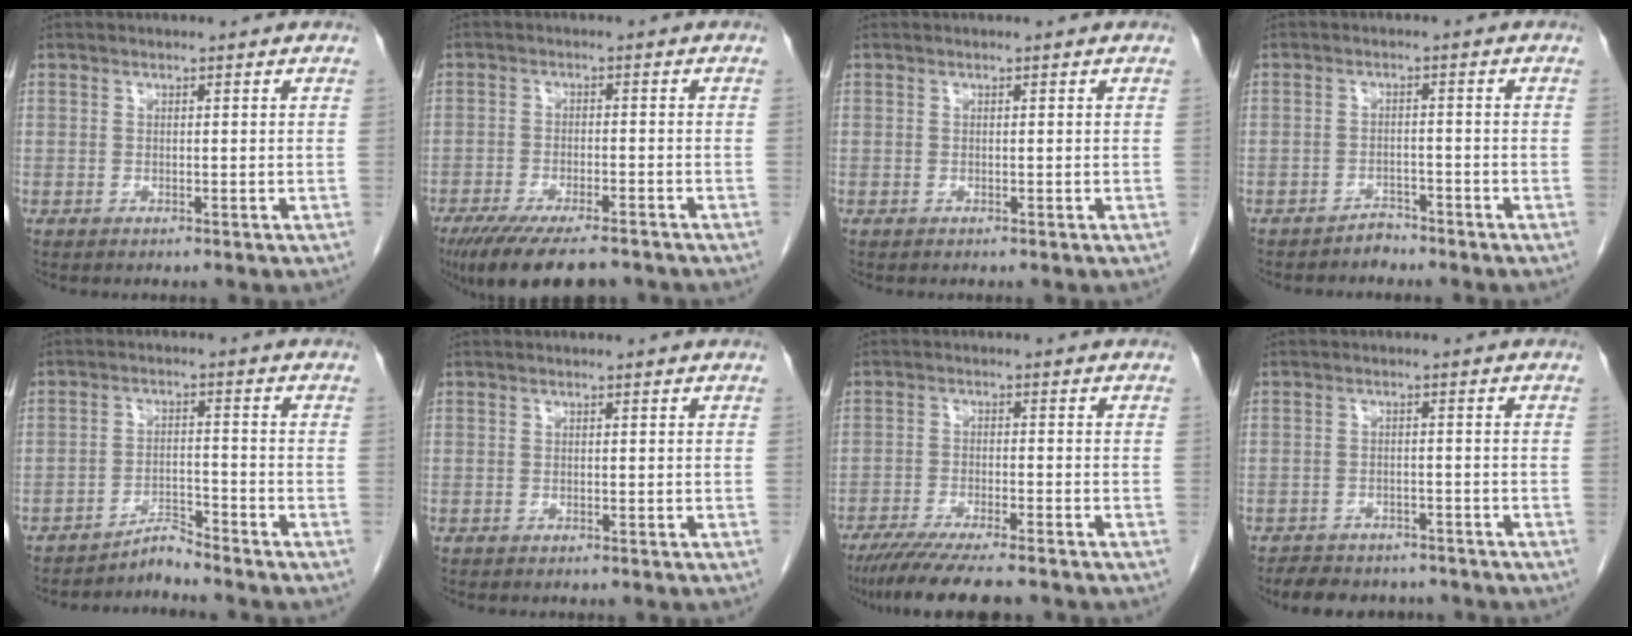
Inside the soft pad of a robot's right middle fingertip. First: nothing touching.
{"total": 11.8, "force": [-9.3, 2.6, 6.7], "torque": [-0.110, -0.022, -0.144]}
{"total": 0.0}
{"total": 2.1, "force": [-1.9, 0.7, 0.0], "torque": [0.001, 0.001, -0.030]}
{"total": 3.3, "force": [-3.2, -0.5, -0.1], "torque": [0.006, -0.012, -0.057]}
{"total": 0.0}
{"total": 10.4, "force": [-8.7, 0.6, 5.8], "torque": [-0.089, -0.027, -0.137]}
{"total": 8.2, "force": [-7.1, 3.4, 2.2], "torque": [-0.037, -0.001, -0.093]}